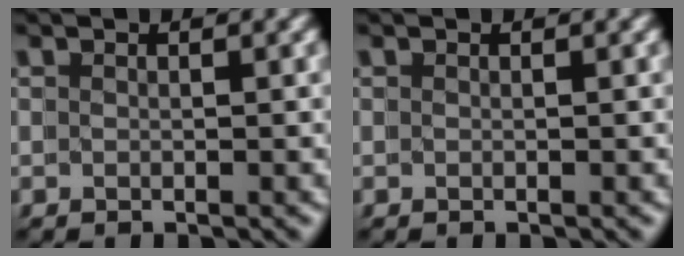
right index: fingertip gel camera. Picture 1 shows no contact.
{"total": 0.0}